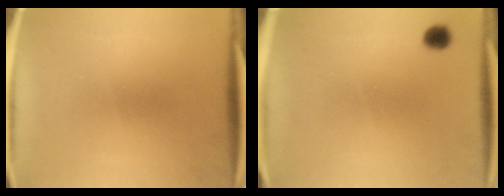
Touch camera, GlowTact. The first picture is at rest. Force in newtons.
{"total": 2.3}